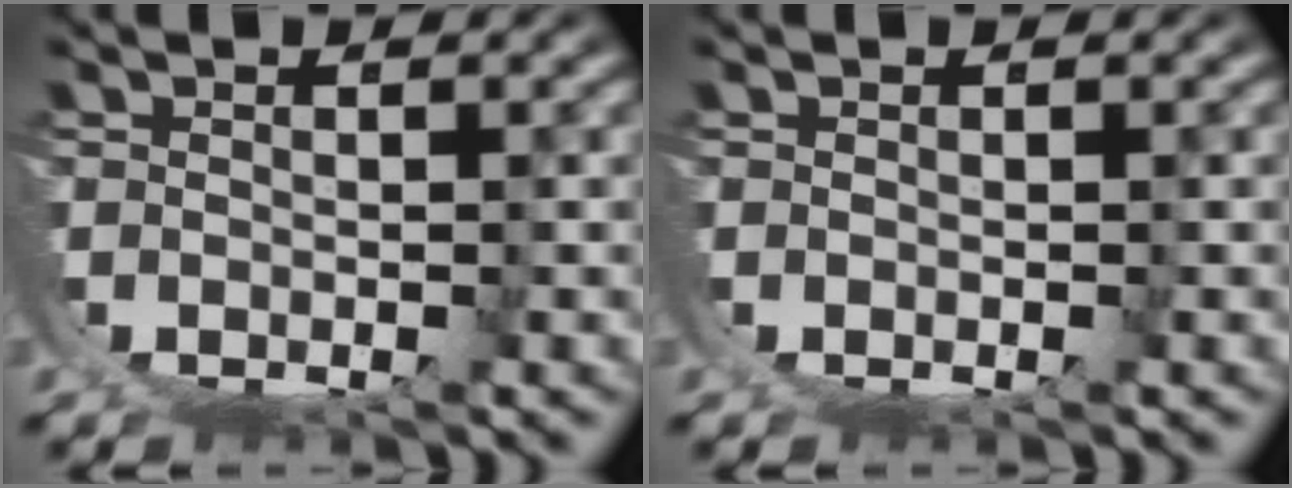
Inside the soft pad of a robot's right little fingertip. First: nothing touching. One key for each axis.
{"total": 0.0}